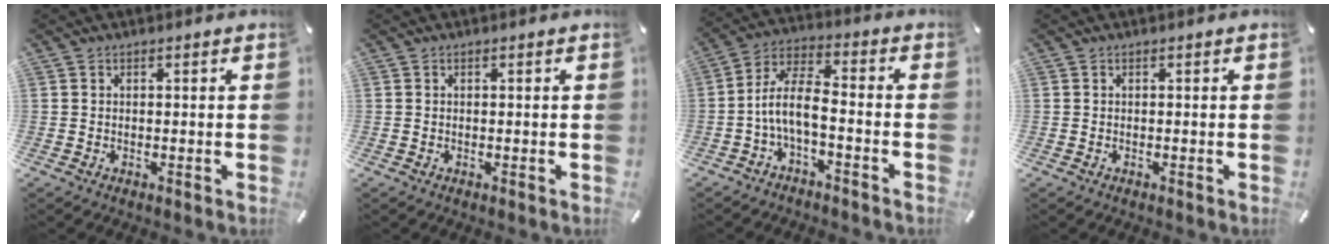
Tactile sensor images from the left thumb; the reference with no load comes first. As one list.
[{"total": 0.0}, {"total": 8.2, "force": [-3.2, 3.2, 6.8], "torque": [-0.140, 0.002, -0.058]}, {"total": 0.0}]